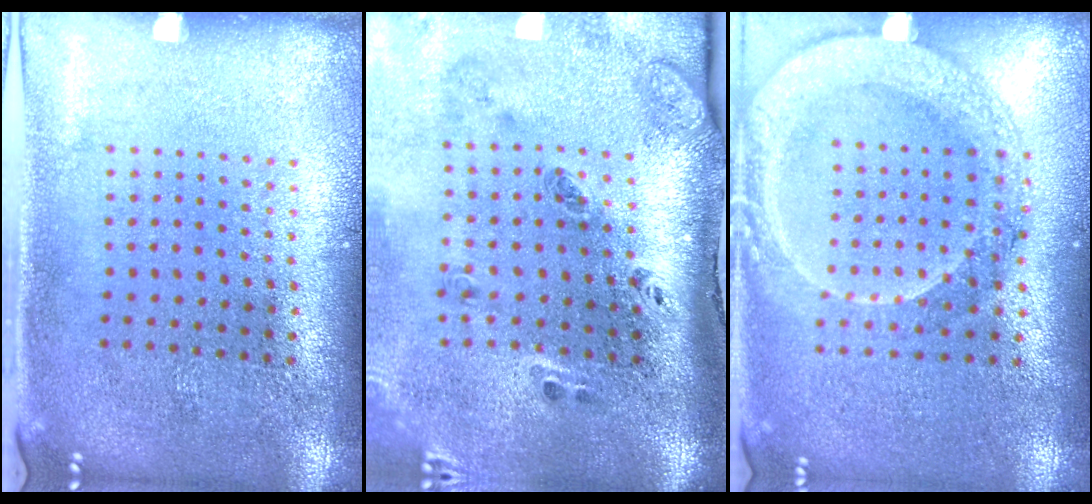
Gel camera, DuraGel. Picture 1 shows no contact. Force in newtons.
{"total": 3.3, "press": 2.0, "slide": 2.6}
{"total": 1.9, "press": 1.8, "slide": 0.6}